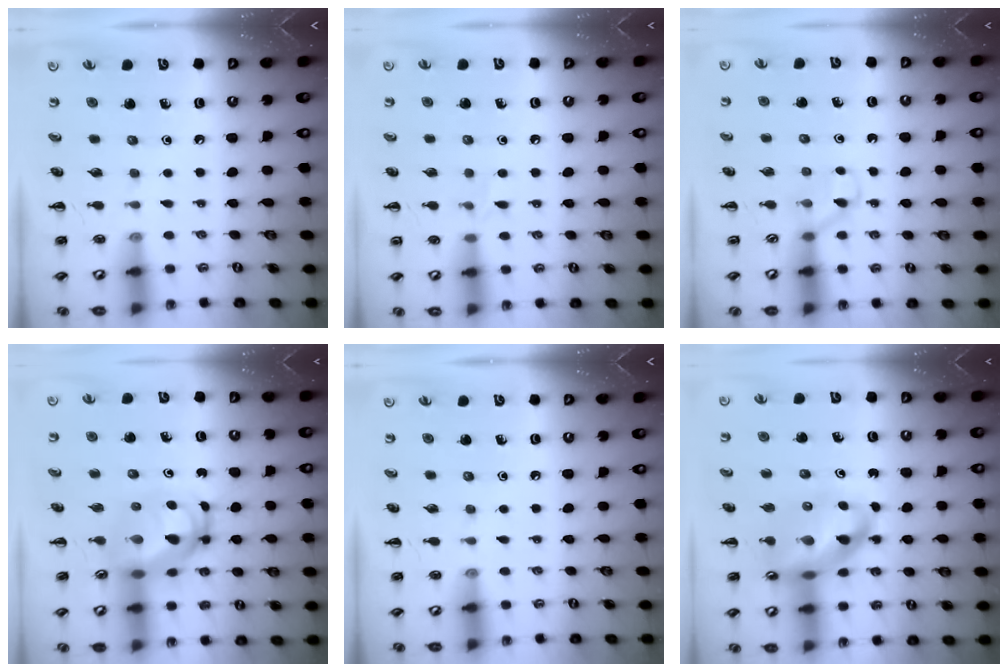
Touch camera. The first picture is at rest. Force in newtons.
{"total": 5.3, "press": 5.0, "slide": 1.8}
{"total": 3.5, "press": 3.3, "slide": 1.2}
{"total": 5.9, "press": 5.8, "slide": 1.4}
{"total": 0.0}
{"total": 13.6, "press": 13.1, "slide": 3.7}